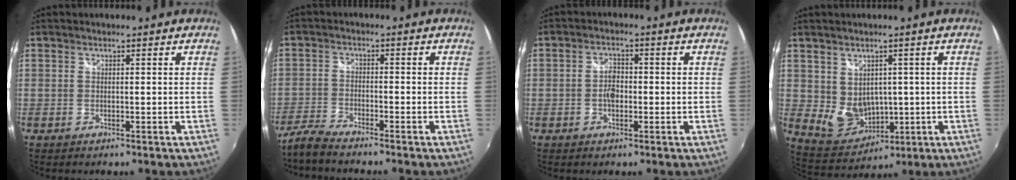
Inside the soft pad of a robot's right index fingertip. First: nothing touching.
{"total": 4.9, "force": [-4.5, 0.4, 1.9], "torque": [-0.055, -0.006, -0.095]}
{"total": 2.9, "force": [-0.7, 1.9, 2.1], "torque": [-0.038, 0.011, -0.012]}
{"total": 7.2, "force": [0.8, 6.1, 3.7], "torque": [-0.073, -0.003, 0.040]}